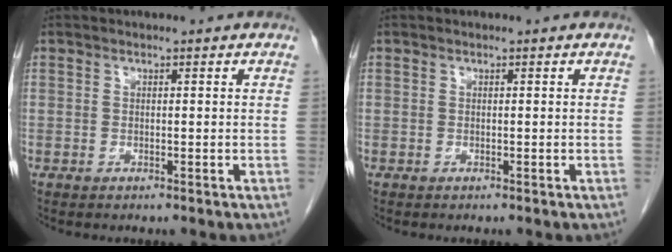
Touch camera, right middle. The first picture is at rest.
{"total": 0.0}